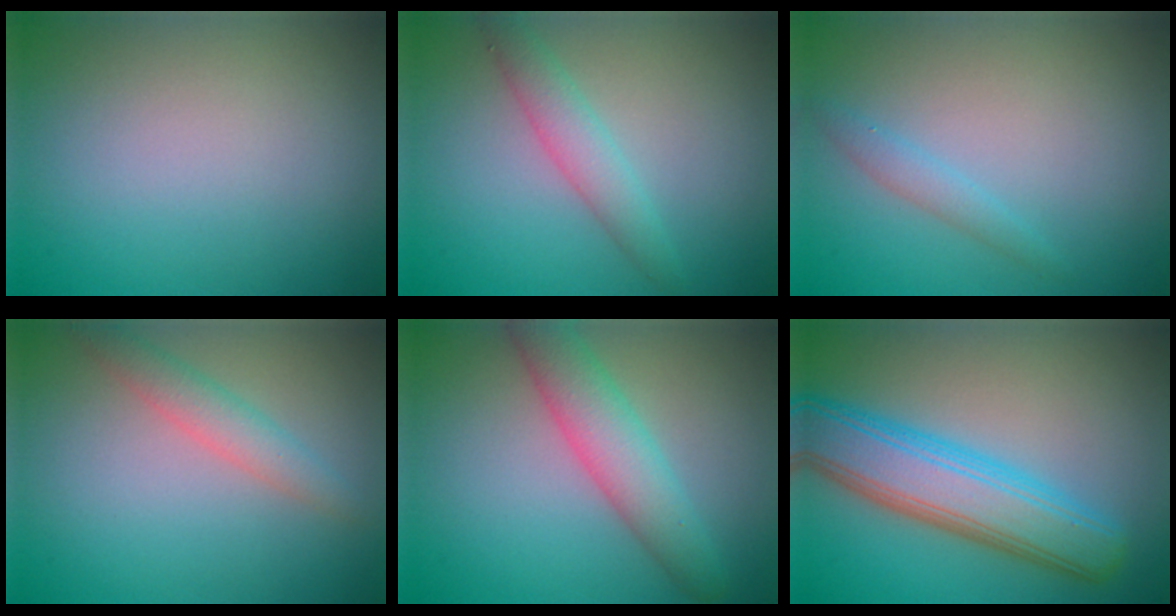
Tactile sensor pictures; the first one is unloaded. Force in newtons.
{"total": 2.7, "press": 2.6, "slide": 0.1}
{"total": 1.3, "press": 1.3, "slide": 0.0}
{"total": 2.5, "press": 2.5, "slide": 0.1}
{"total": 4.6, "press": 4.6, "slide": 0.2}
{"total": 7.7, "press": 7.7, "slide": 0.4}